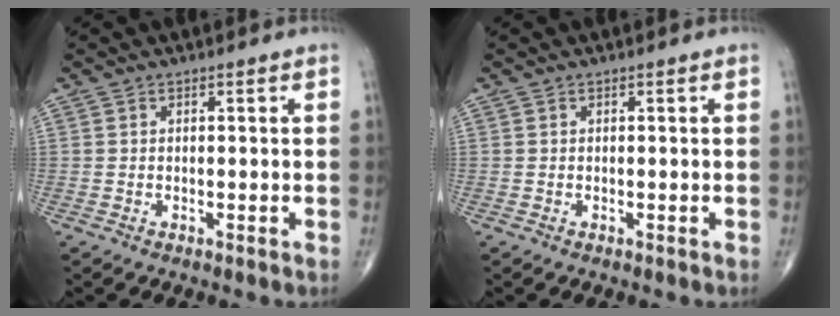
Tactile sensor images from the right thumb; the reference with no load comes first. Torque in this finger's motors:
{"motor_torque": [0.01, 0.01, -0.04, -0.02, 0.01]}